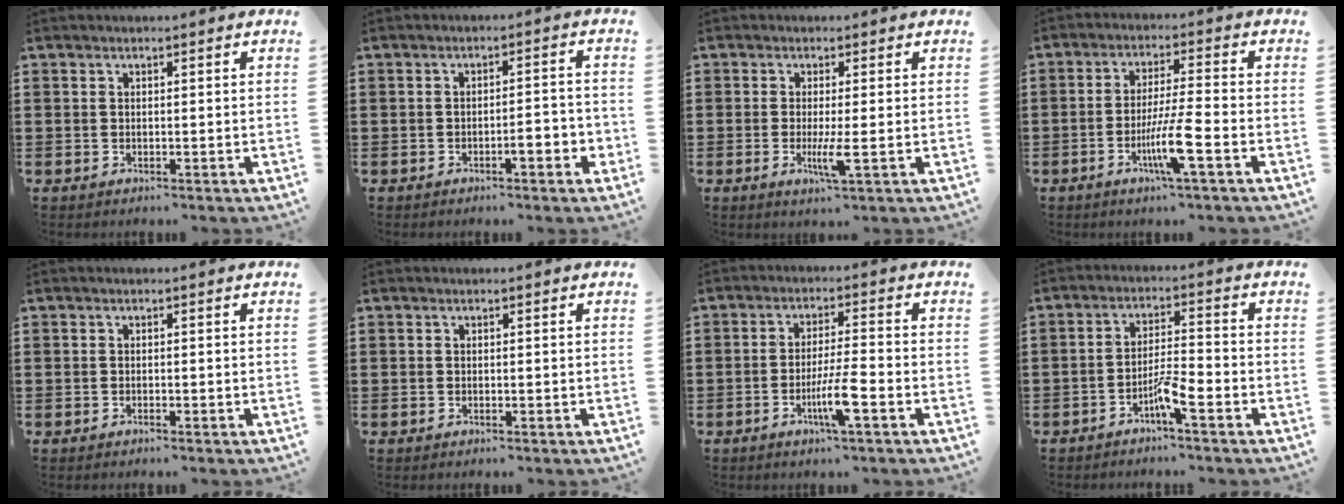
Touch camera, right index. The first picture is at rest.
{"total": 3.3, "force": [-1.5, 0.6, 2.8], "torque": [-0.047, 0.003, -0.029]}
{"total": 3.8, "force": [-0.9, 0.0, 3.7], "torque": [-0.071, -0.014, -0.018]}
{"total": 7.6, "force": [-3.2, 0.1, 6.9], "torque": [-0.131, -0.015, -0.059]}
{"total": 0.5, "force": [-0.4, 0.0, 0.3], "torque": [-0.007, -0.003, -0.008]}
{"total": 0.0}
{"total": 6.1, "force": [-2.6, 0.4, 5.5], "torque": [-0.111, -0.014, -0.049]}
{"total": 4.5, "force": [-2.8, 0.4, 3.5], "torque": [-0.075, -0.003, -0.056]}